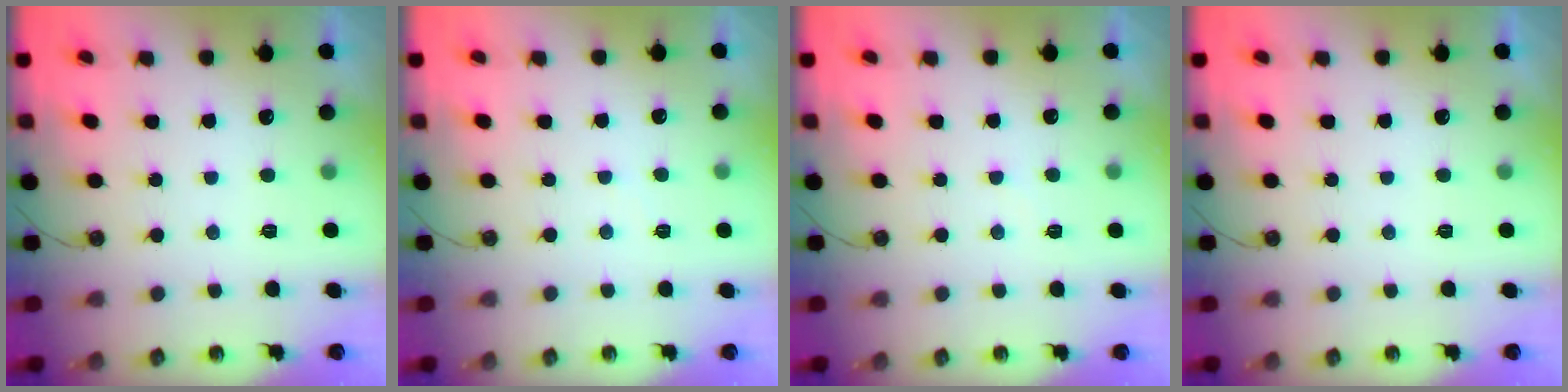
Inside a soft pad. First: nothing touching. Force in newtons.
{"total": 2.6, "press": 2.6, "slide": 0.3}
{"total": 4.5, "press": 4.4, "slide": 0.7}
{"total": 0.0}